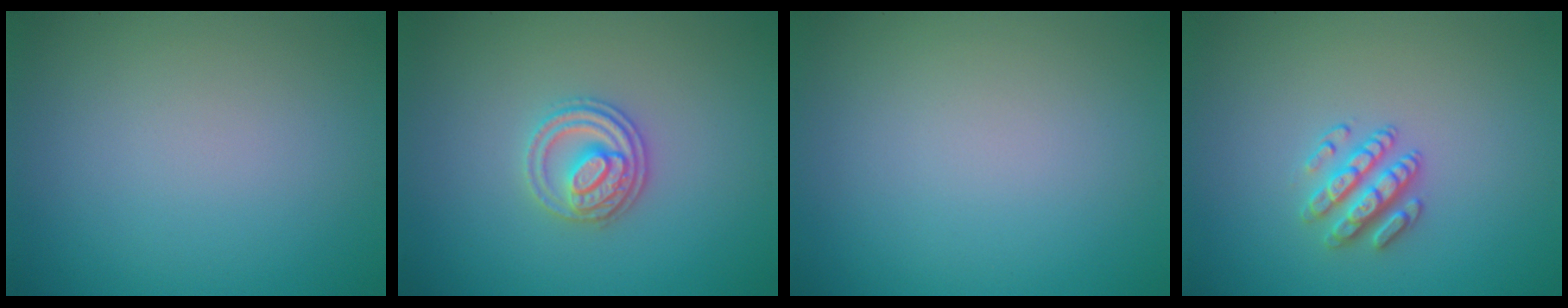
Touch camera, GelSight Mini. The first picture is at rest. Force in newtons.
{"total": 3.2, "press": 2.9, "slide": 1.2}
{"total": 0.0}
{"total": 2.7, "press": 2.5, "slide": 1.0}